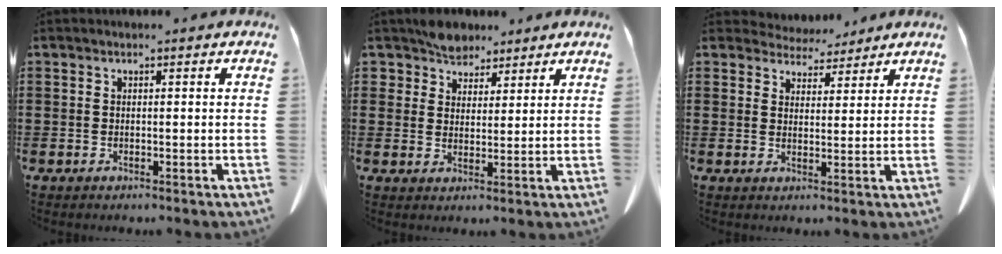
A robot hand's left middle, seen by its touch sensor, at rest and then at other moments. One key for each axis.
{"total": 4.7, "fx": 4.1, "fy": 2.2, "fz": 0.4, "tx": -0.027, "ty": -0.003, "tz": 0.081}
{"total": 4.7, "fx": 4.4, "fy": 1.4, "fz": 0.4, "tx": -0.015, "ty": -0.016, "tz": 0.081}